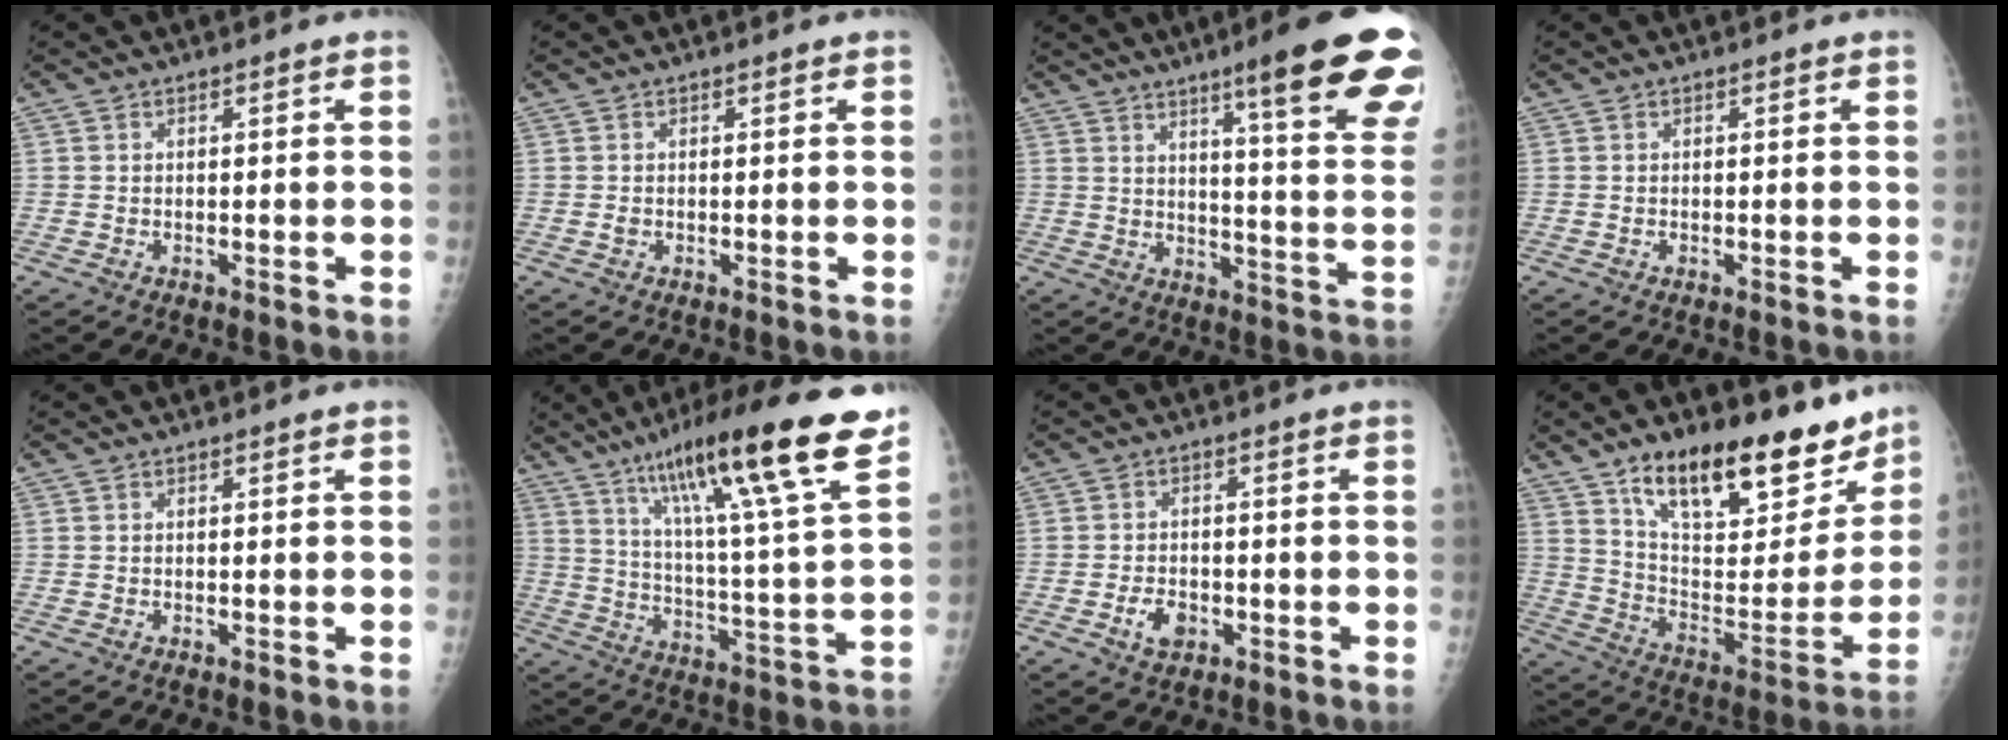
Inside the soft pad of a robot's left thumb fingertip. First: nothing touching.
{"total": 0.6, "force": [-0.2, 0.5, 0.2], "torque": [0.001, 0.002, -0.004]}
{"total": 21.8, "force": [13.4, 2.5, 17.0], "torque": [-0.198, -0.060, 0.170]}
{"total": 0.0}
{"total": 0.0}
{"total": 23.9, "force": [15.3, 2.4, 18.1], "torque": [-0.270, -0.045, 0.244]}
{"total": 4.0, "force": [-1.7, 2.8, 2.3], "torque": [-0.030, 0.009, -0.028]}
{"total": 24.8, "force": [17.2, 10.4, 14.6], "torque": [-0.170, -0.070, 0.274]}